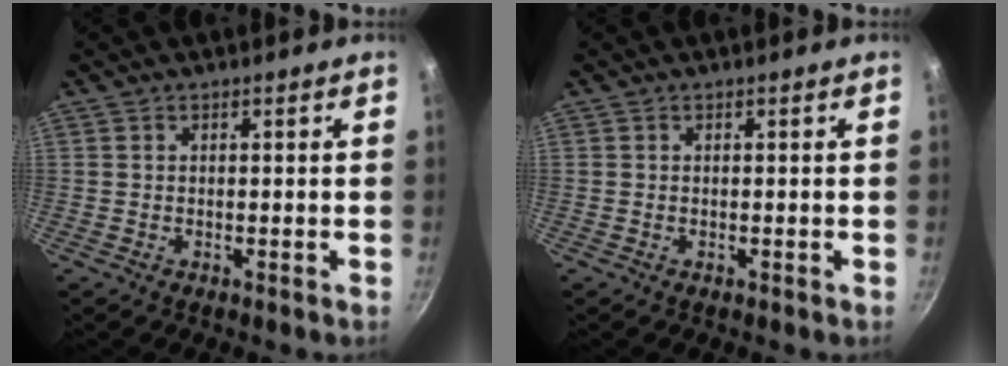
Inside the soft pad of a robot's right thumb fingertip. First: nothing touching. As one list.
[{"total": 0.0}]